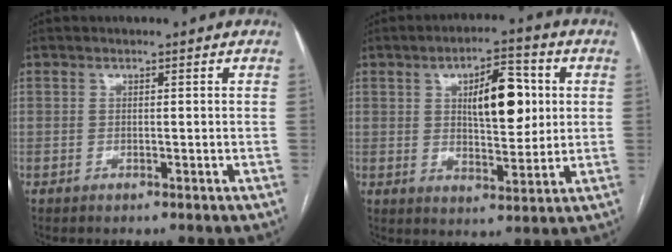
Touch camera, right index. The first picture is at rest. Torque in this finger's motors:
{"motor_torque": [0.87, 0.61, 0.27, 0.12]}